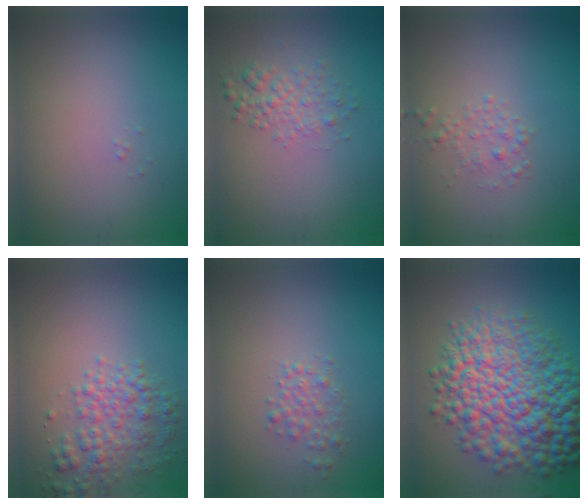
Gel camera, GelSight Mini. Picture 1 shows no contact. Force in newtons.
{"total": 2.4, "press": 2.4, "slide": 0.1}
{"total": 1.4, "press": 1.4, "slide": 0.0}
{"total": 3.6, "press": 3.6, "slide": 0.2}
{"total": 1.6, "press": 1.6, "slide": 0.0}
{"total": 12.8, "press": 12.8, "slide": 0.2}